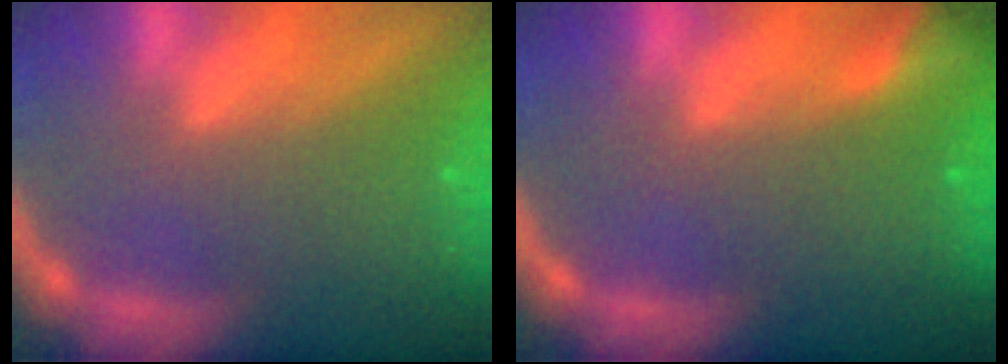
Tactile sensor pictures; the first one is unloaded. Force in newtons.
{"total": 2.9}